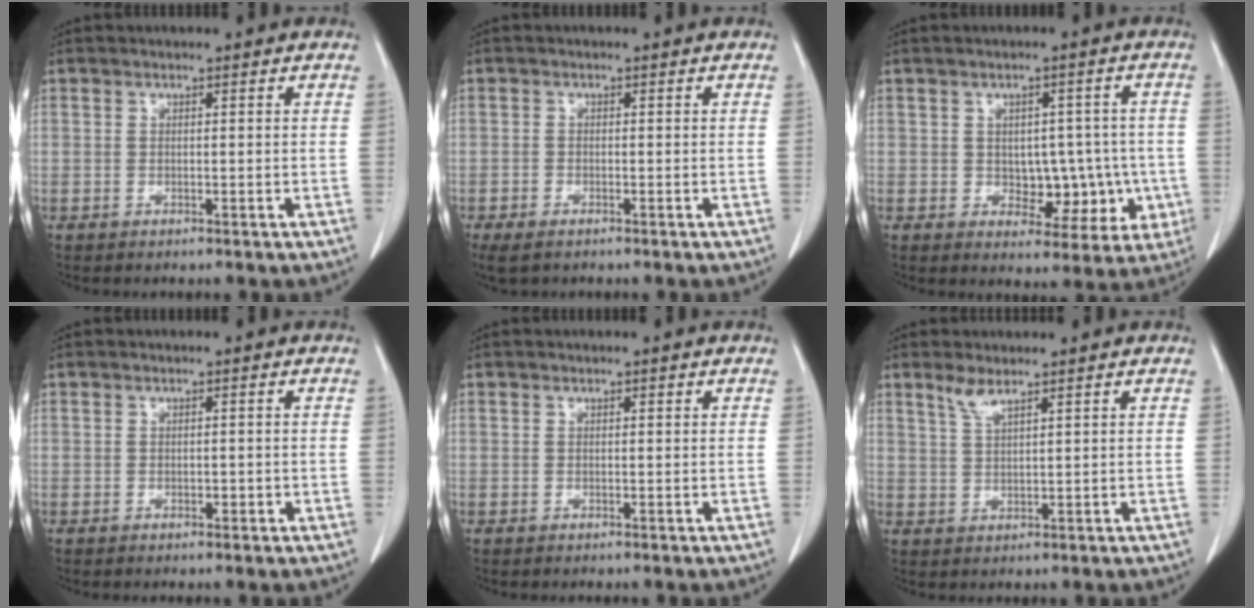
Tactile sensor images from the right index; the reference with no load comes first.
{"total": 5.0, "force": [-3.2, 2.5, 2.9], "torque": [-0.059, -0.011, -0.052]}
{"total": 10.5, "force": [-1.5, 6.9, 7.8], "torque": [-0.089, 0.027, 0.001]}
{"total": 1.4, "force": [-0.4, 0.9, 1.0], "torque": [-0.019, 0.004, -0.002]}
{"total": 0.0}
{"total": 3.0, "force": [2.2, 0.6, 2.1], "torque": [-0.046, 0.003, 0.049]}